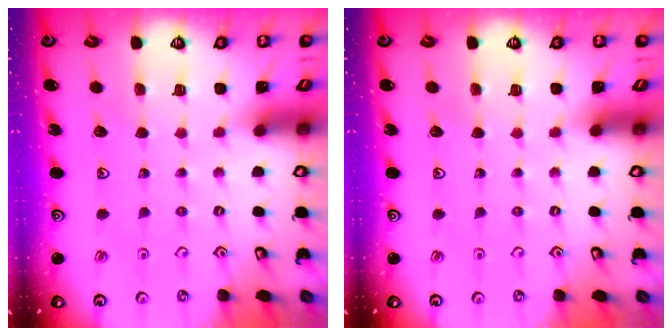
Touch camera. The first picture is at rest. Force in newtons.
{"total": 0.0}